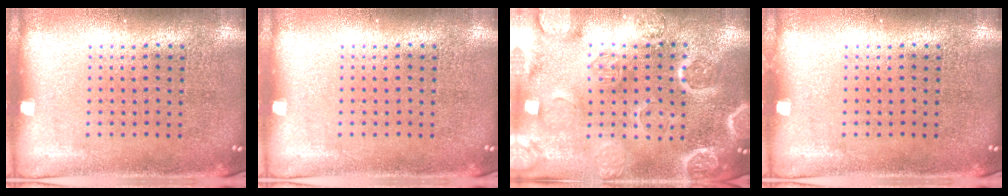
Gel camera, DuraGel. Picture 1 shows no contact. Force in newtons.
{"total": 0.0}
{"total": 3.6, "press": 3.5, "slide": 0.9}
{"total": 0.0}